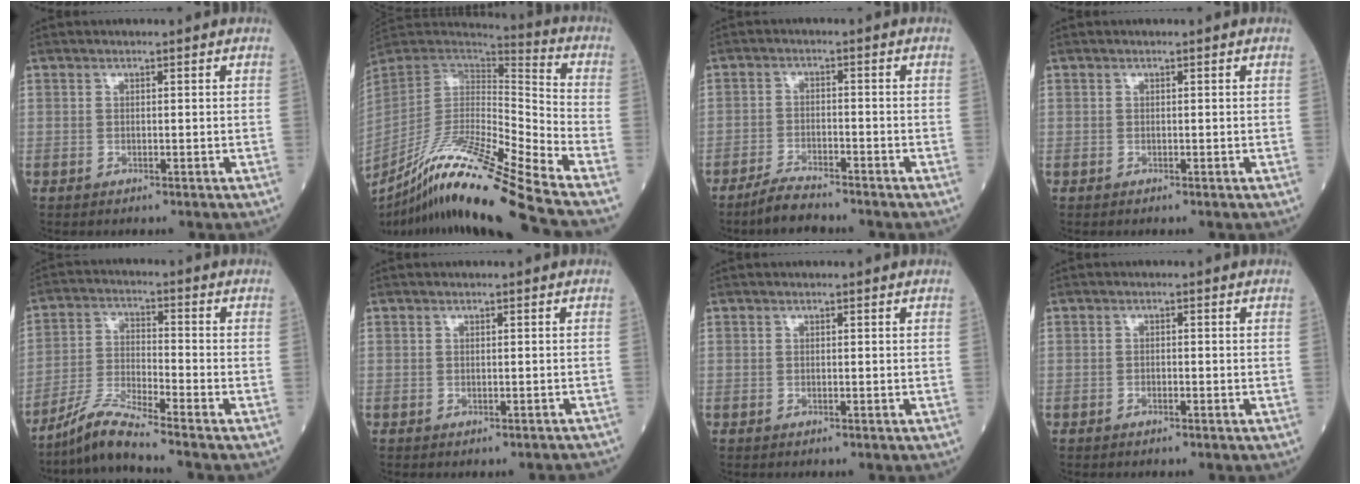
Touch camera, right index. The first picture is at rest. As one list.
[{"total": 23.2, "force": [-18.4, -2.0, 14.1], "torque": [-0.263, -0.039, -0.336]}, {"total": 4.6, "force": [-4.1, 0.5, 2.0], "torque": [-0.044, -0.012, -0.078]}, {"total": 0.0}, {"total": 6.9, "force": [-6.2, -1.3, 3.0], "torque": [-0.066, -0.021, -0.122]}, {"total": 2.0, "force": [-1.8, 0.4, 0.6], "torque": [-0.006, 0.001, -0.023]}, {"total": 0.0}, {"total": 0.8, "force": [-0.5, 0.3, 0.5], "torque": [-0.009, 0.001, -0.009]}]